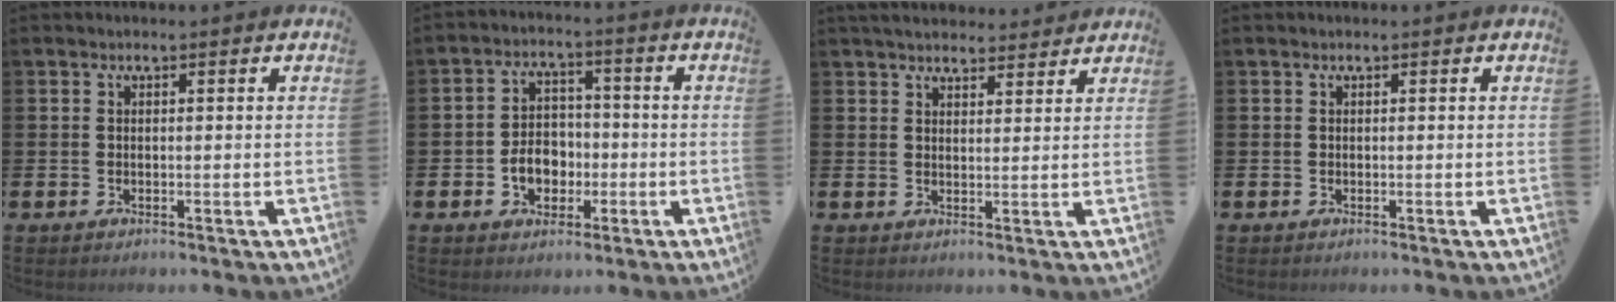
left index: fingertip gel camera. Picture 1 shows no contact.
{"total": 5.1, "force": [-1.5, 4.0, 2.7], "torque": [-0.040, 0.003, -0.035]}
{"total": 4.0, "force": [3.9, 0.8, 0.5], "torque": [-0.017, -0.015, 0.073]}
{"total": 0.0}